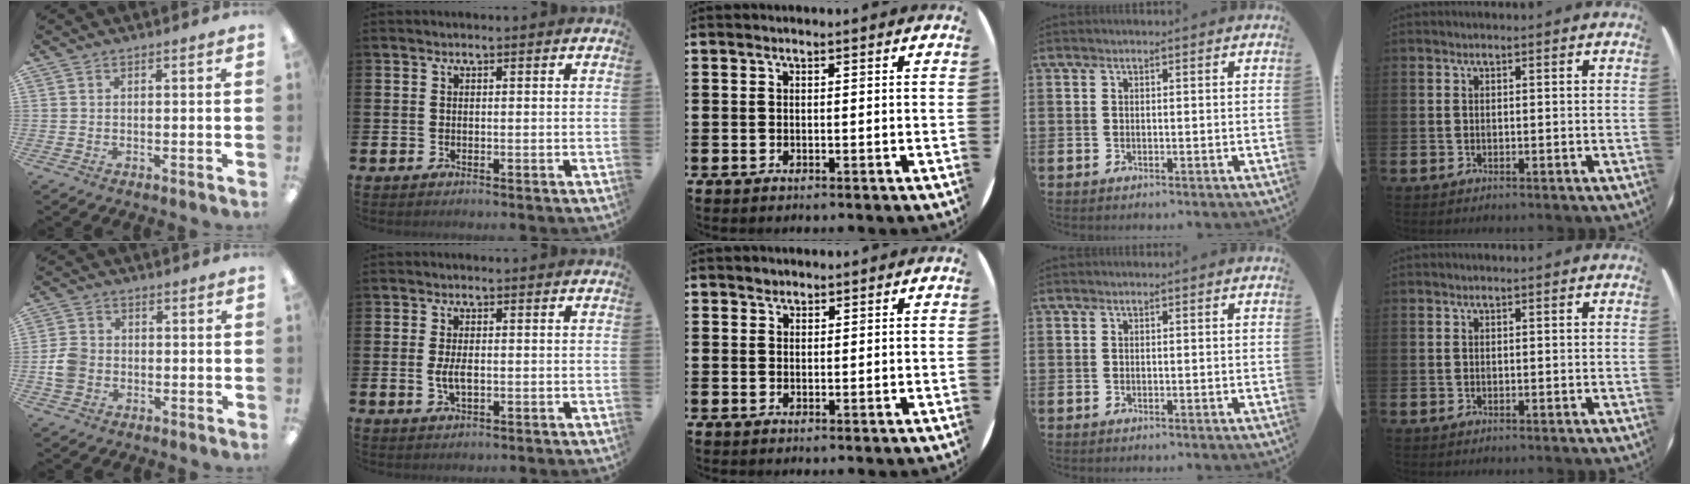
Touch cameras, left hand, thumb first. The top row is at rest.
{"thumb": {"total": 5.8, "force": [-1.0, 5.0, 2.8], "torque": [-0.048, 0.011, -0.017]}, "index": {"total": 2.8, "force": [-0.2, 1.3, 2.5], "torque": [-0.048, 0.002, -0.004]}, "middle": {"total": 1.0, "force": [0.9, 0.4, -0.1], "torque": [0.001, 0.002, 0.017]}}